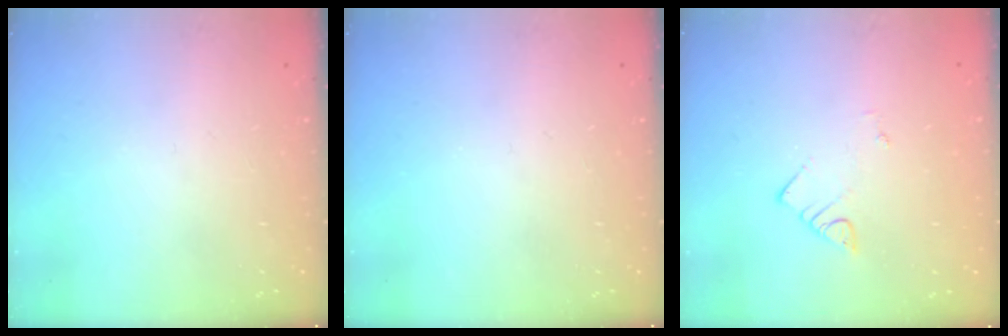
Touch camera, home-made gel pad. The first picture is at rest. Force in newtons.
{"total": 0.0}
{"total": 2.5, "press": 2.5, "slide": 0.2}